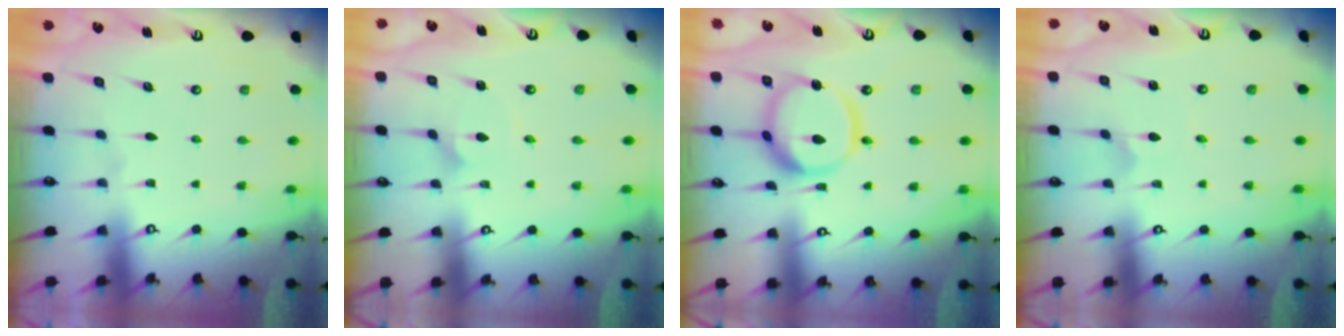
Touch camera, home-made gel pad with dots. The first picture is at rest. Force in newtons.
{"total": 1.8, "press": 1.8, "slide": 0.1}
{"total": 14.7, "press": 14.6, "slide": 1.7}
{"total": 0.8, "press": 0.8, "slide": 0.1}